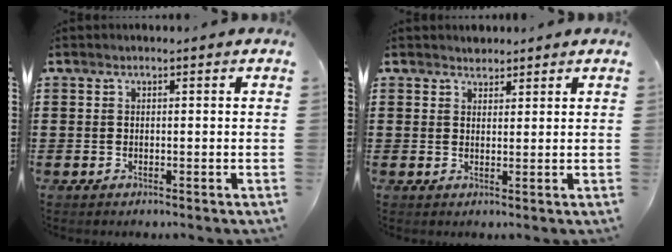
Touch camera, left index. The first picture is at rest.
{"total": 1.6, "force": [1.4, 0.6, -0.1], "torque": [0.006, 0.000, 0.026]}